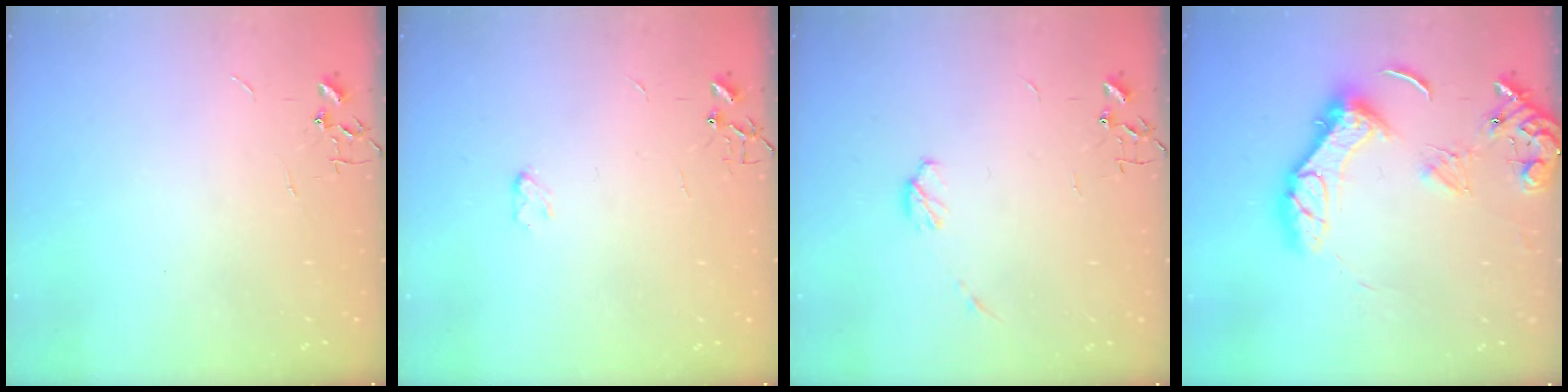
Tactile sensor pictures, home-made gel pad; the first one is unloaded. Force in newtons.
{"total": 3.0, "press": 3.0, "slide": 0.5}
{"total": 4.3, "press": 4.3, "slide": 0.7}
{"total": 15.4, "press": 15.3, "slide": 1.4}